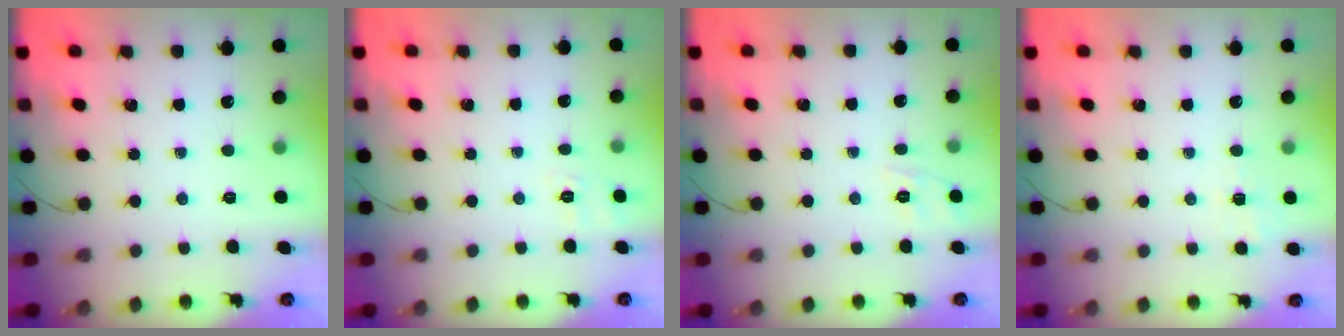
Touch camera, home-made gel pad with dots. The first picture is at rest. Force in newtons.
{"total": 2.7, "press": 2.0, "slide": 1.8}
{"total": 1.7, "press": 0.4, "slide": 1.6}
{"total": 2.0, "press": 1.0, "slide": 1.7}